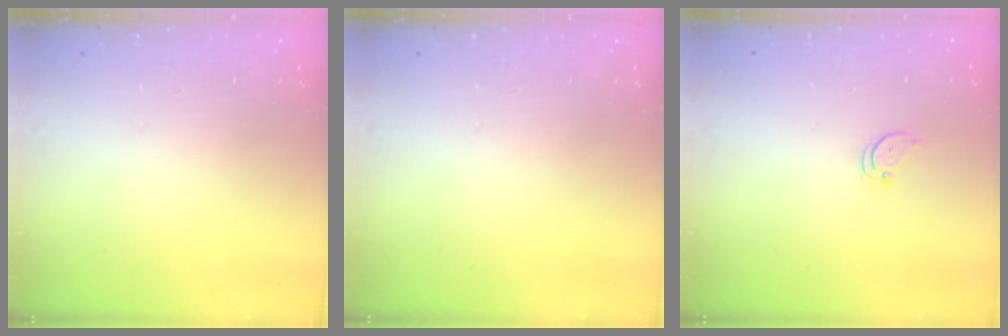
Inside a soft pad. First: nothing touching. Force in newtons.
{"total": 0.0}
{"total": 2.4, "press": 2.4, "slide": 0.2}